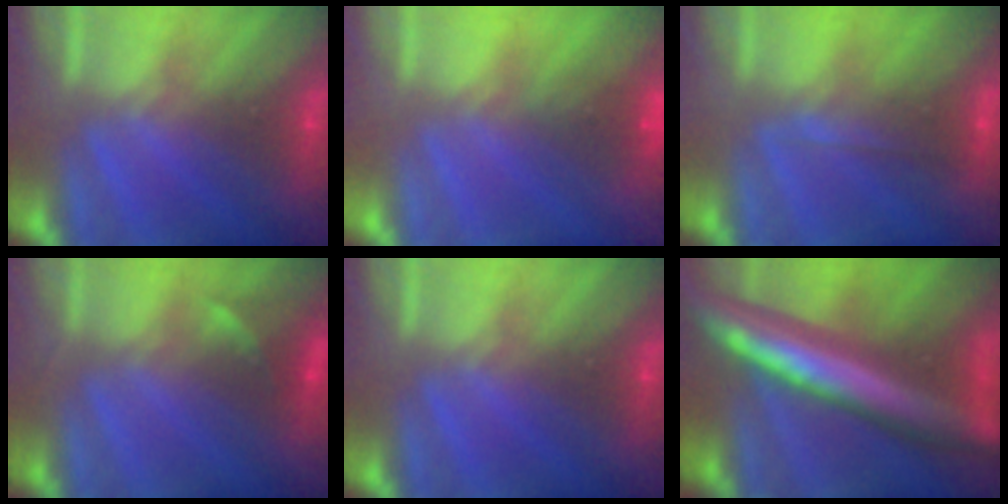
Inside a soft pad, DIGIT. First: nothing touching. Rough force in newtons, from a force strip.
{"total": 3.7}
{"total": 1.9}
{"total": 2.3}
{"total": 0.0}
{"total": 6.3}